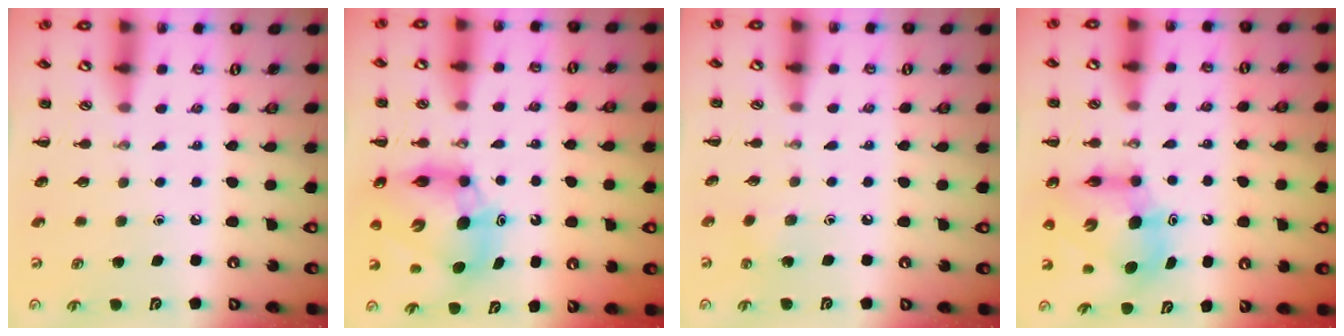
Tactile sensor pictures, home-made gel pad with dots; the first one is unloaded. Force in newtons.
{"total": 13.5, "press": 12.9, "slide": 3.9}
{"total": 3.9, "press": 3.7, "slide": 1.3}
{"total": 8.5, "press": 8.1, "slide": 2.4}